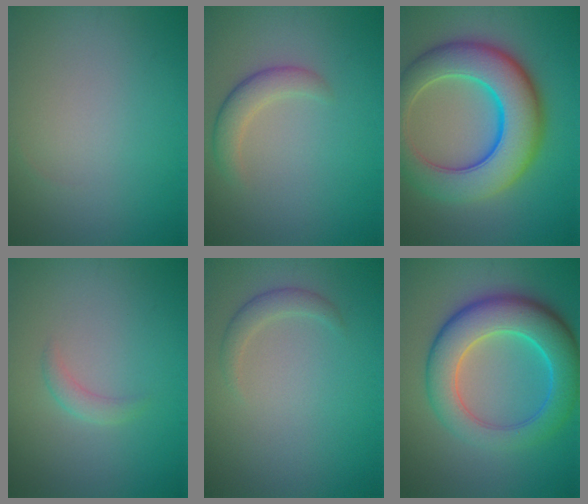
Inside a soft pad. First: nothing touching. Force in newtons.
{"total": 2.5, "press": 2.5, "slide": 0.2}
{"total": 10.4, "press": 10.4, "slide": 0.5}
{"total": 1.2, "press": 1.2, "slide": 0.1}
{"total": 1.6, "press": 1.6, "slide": 0.1}
{"total": 8.9, "press": 8.9, "slide": 0.3}